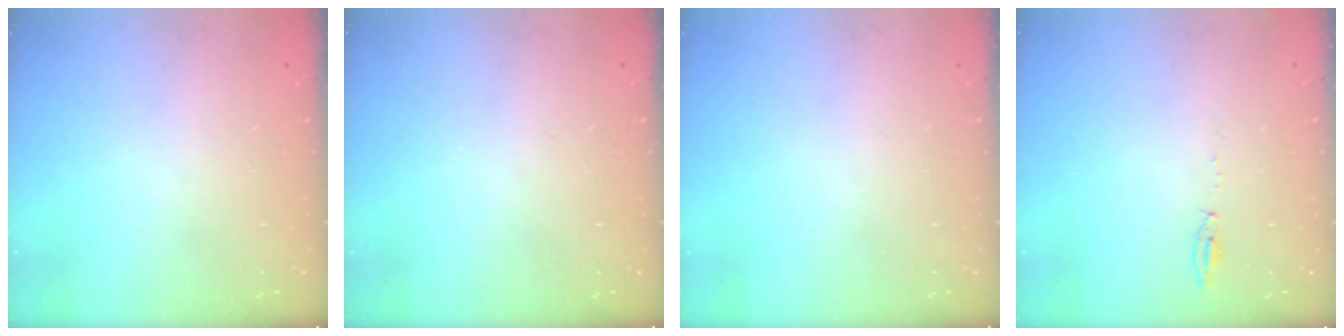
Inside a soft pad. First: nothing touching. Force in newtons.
{"total": 0.0}
{"total": 0.0}
{"total": 4.0, "press": 3.8, "slide": 1.3}